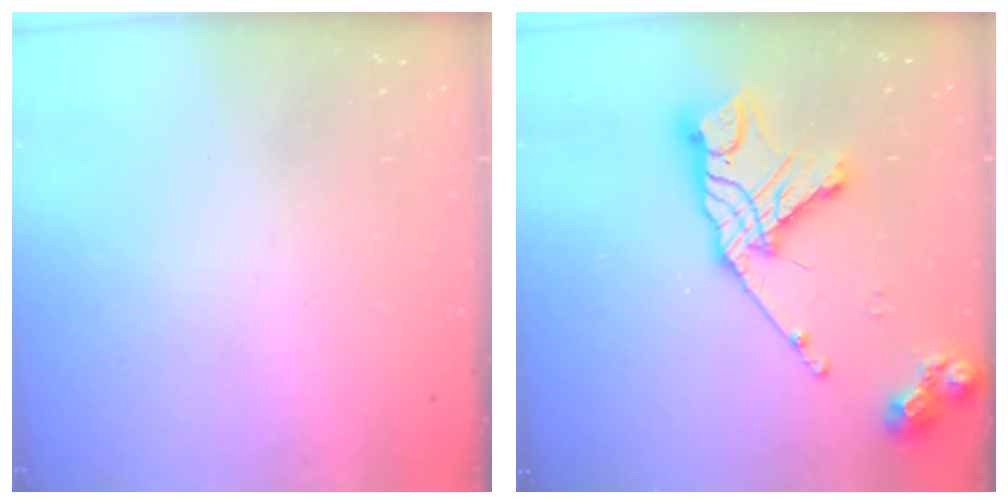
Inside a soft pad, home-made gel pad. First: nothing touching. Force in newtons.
{"total": 17.8, "press": 17.7, "slide": 1.5}